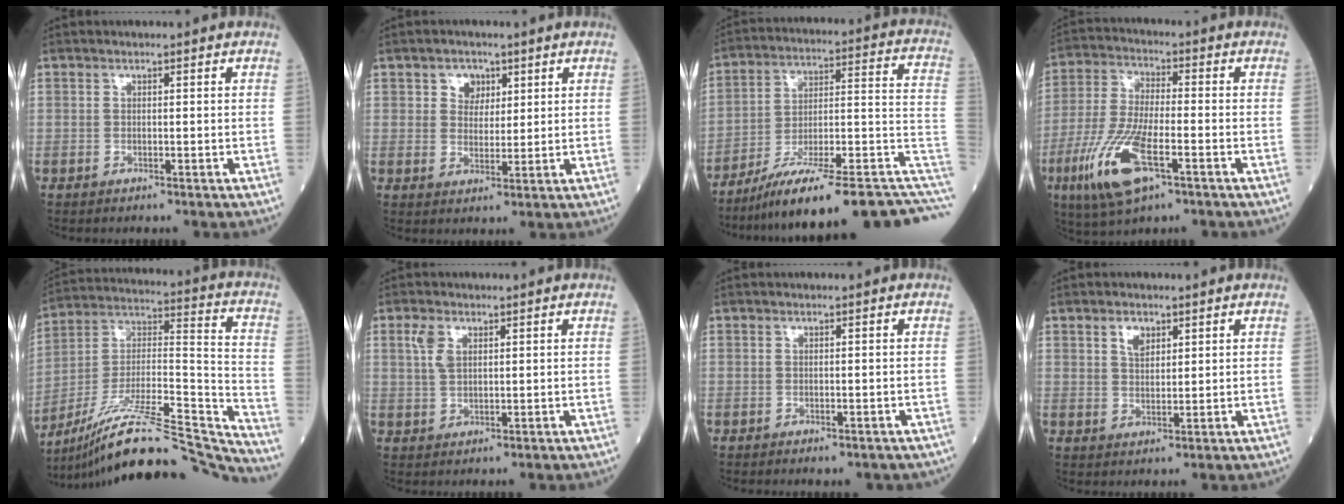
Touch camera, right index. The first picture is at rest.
{"total": 3.7, "force": [1.8, 2.9, 1.5], "torque": [-0.019, 0.006, 0.030]}
{"total": 24.0, "force": [-17.0, 3.0, 16.8], "torque": [-0.160, 0.037, -0.253]}
{"total": 12.5, "force": [-5.5, 3.3, 10.8], "torque": [-0.231, -0.022, -0.100]}
{"total": 24.6, "force": [-22.1, 0.3, 10.7], "torque": [-0.170, 0.013, -0.366]}
{"total": 3.4, "force": [1.5, 1.8, 2.4], "torque": [-0.057, 0.008, 0.034]}
{"total": 2.6, "force": [-2.0, 1.0, 1.3], "torque": [-0.012, -0.004, -0.021]}
{"total": 2.9, "force": [1.6, 1.6, 1.8], "torque": [-0.033, 0.003, 0.033]}